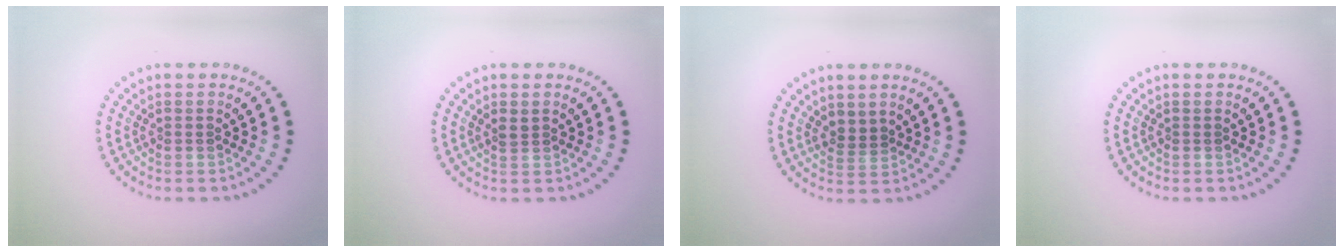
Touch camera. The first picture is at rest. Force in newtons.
{"total": 1.0, "press": 0.8, "slide": 0.5}
{"total": 1.5, "press": 1.2, "slide": 0.9}
{"total": 0.0}